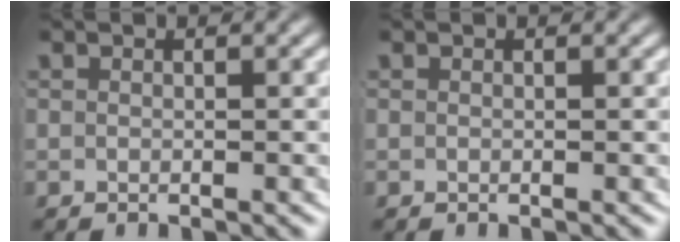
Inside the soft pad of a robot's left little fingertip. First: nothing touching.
{"total": 0.0}